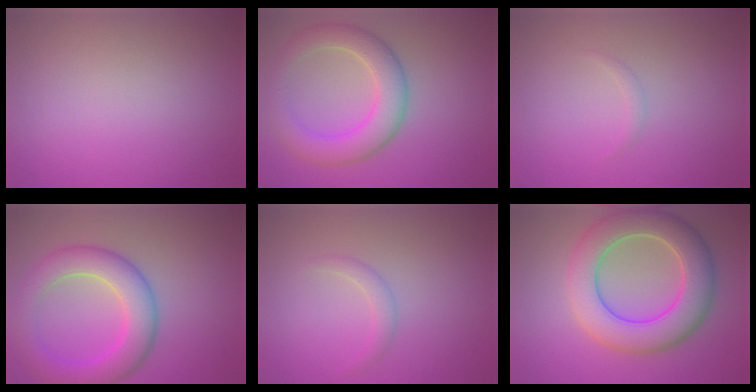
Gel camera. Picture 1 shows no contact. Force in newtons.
{"total": 5.5, "press": 5.5, "slide": 0.2}
{"total": 0.6, "press": 0.6, "slide": 0.0}
{"total": 6.3, "press": 6.3, "slide": 0.3}
{"total": 1.3, "press": 1.3, "slide": 0.1}
{"total": 8.2, "press": 8.2, "slide": 0.2}